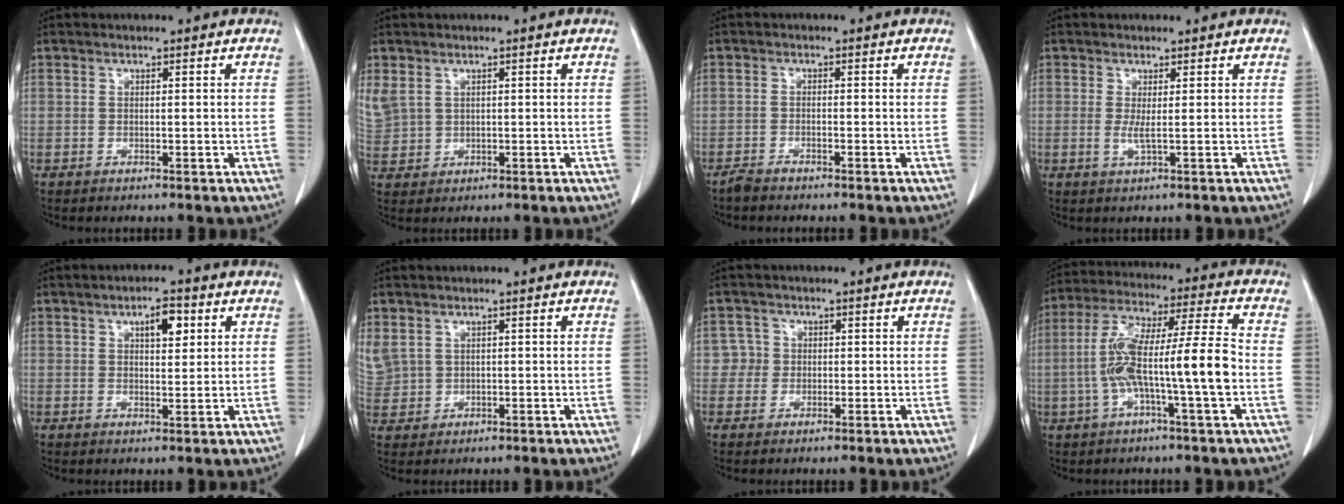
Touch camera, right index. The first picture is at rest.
{"total": 7.2, "force": [2.6, 5.7, 3.5], "torque": [-0.117, 0.016, 0.066]}
{"total": 1.5, "force": [-1.4, 0.2, 0.7], "torque": [-0.018, -0.003, -0.026]}
{"total": 1.6, "force": [0.1, -0.1, 1.6], "torque": [-0.037, -0.004, 0.004]}
{"total": 4.4, "force": [1.9, 1.6, 3.7], "torque": [-0.058, 0.003, 0.030]}
{"total": 7.8, "force": [2.3, 6.5, 3.5], "torque": [-0.117, 0.020, 0.063]}
{"total": 2.5, "force": [0.2, 2.5, -0.3], "torque": [0.023, 0.007, -0.003]}
{"total": 13.4, "force": [-2.5, 0.4, 13.1], "torque": [-0.255, 0.024, -0.050]}